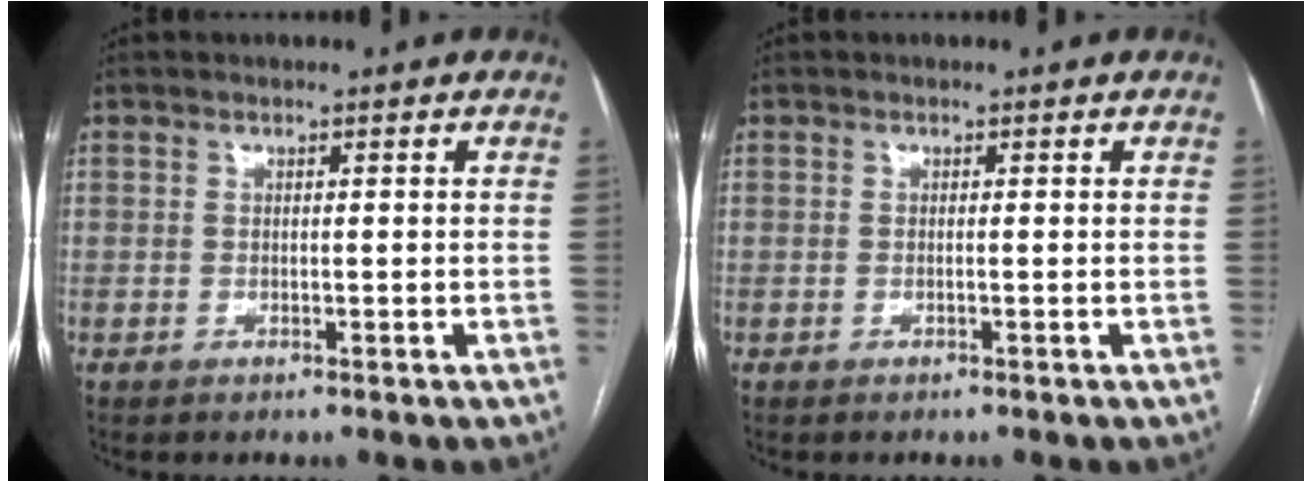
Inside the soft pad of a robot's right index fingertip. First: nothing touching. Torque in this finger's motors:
{"motor_torque": [-0.05, 0.00, -0.02, 0.00]}